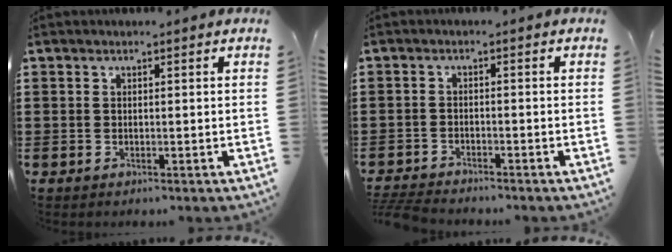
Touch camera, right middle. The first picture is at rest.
{"total": 3.1, "force": [-3.0, 0.1, 0.5], "torque": [-0.024, -0.006, -0.068]}